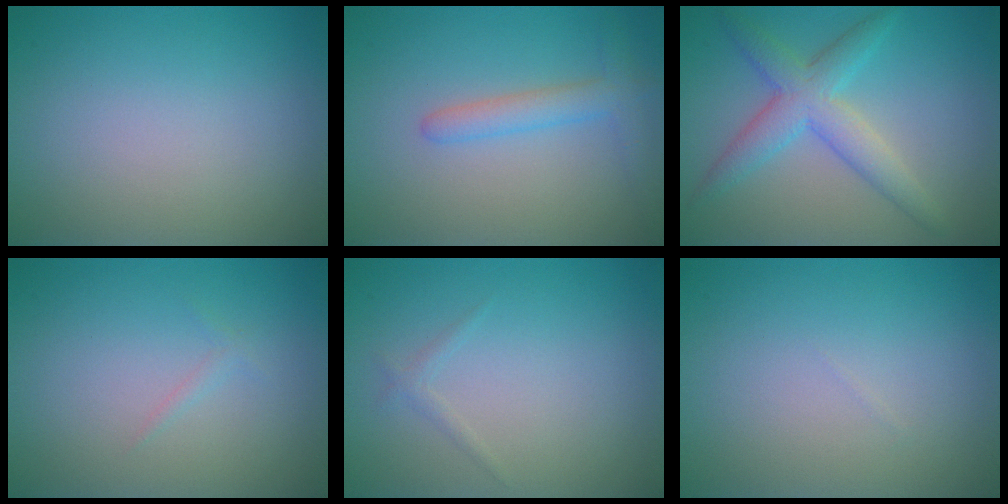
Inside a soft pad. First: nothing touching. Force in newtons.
{"total": 2.5, "press": 2.5, "slide": 0.2}
{"total": 3.6, "press": 3.6, "slide": 0.2}
{"total": 0.5, "press": 0.5, "slide": 0.1}
{"total": 0.7, "press": 0.7, "slide": 0.0}
{"total": 0.0}